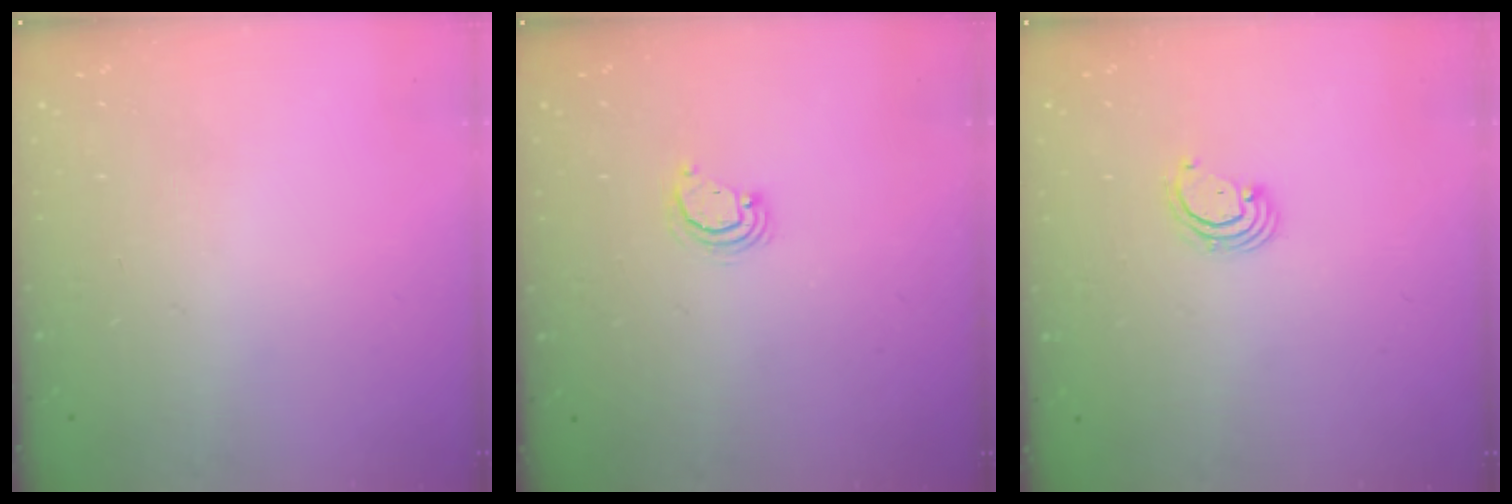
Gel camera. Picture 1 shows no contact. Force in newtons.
{"total": 3.0, "press": 3.0, "slide": 0.2}
{"total": 2.3, "press": 2.3, "slide": 0.1}